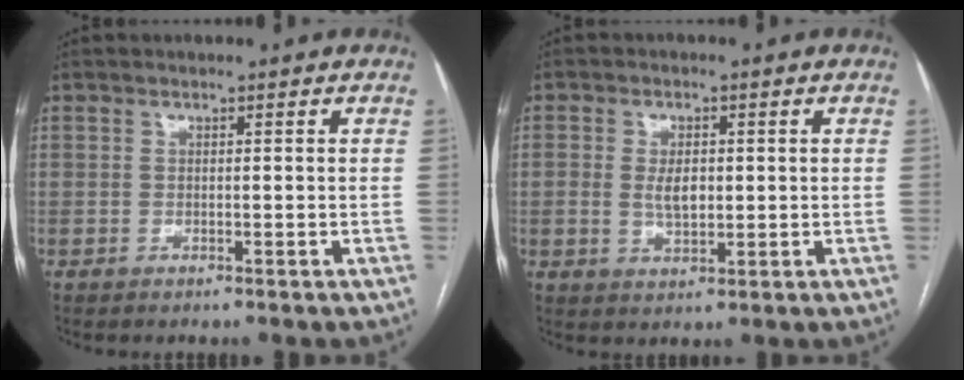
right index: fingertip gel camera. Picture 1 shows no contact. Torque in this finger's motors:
{"motor_torque": [0.54, 0.26, 0.25, 0.02]}